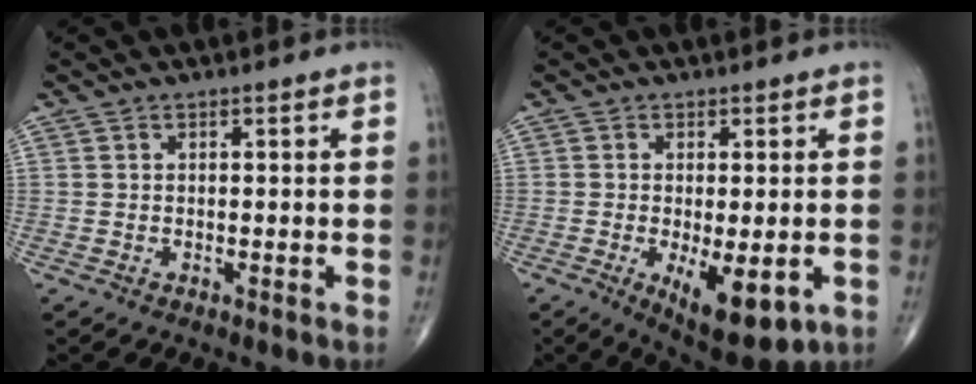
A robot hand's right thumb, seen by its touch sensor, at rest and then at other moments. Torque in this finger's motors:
{"motor_torque": [-0.05, 0.97, 0.13, -0.13, 0.05]}